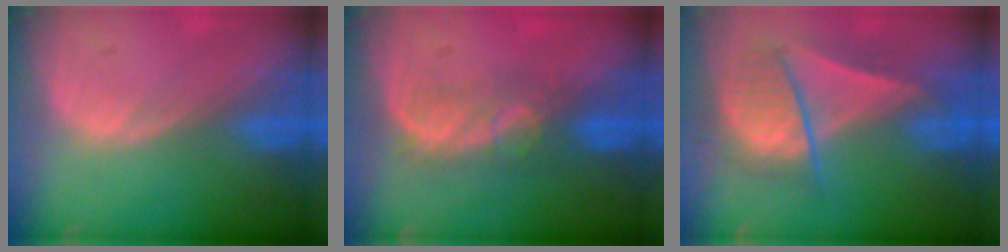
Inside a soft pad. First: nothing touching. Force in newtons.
{"total": 5.2, "press": 5.1, "slide": 1.3}
{"total": 7.8, "press": 7.5, "slide": 2.1}